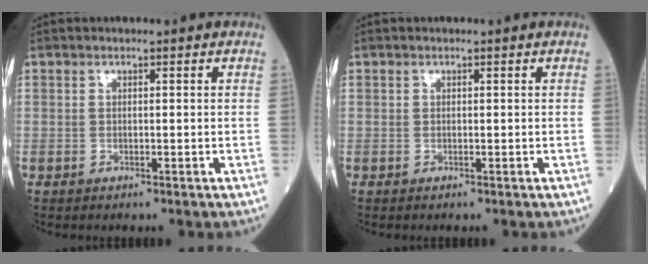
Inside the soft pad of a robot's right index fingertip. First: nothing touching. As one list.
[{"total": 0.0}]